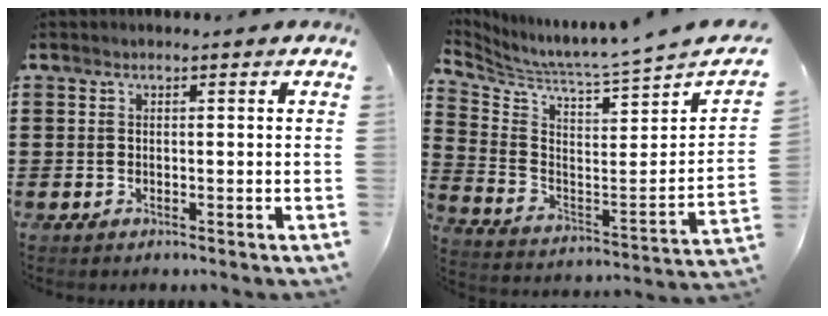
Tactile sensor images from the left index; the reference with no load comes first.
{"total": 4.2, "force": [3.7, -1.7, 0.8], "torque": [-0.040, -0.069, 0.052]}